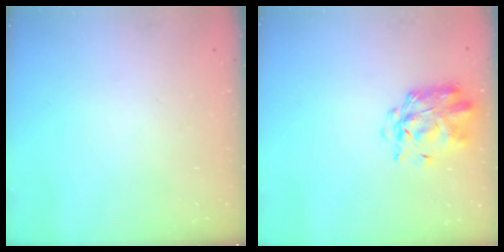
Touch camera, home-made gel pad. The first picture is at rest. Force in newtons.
{"total": 2.9, "press": 2.8, "slide": 0.8}